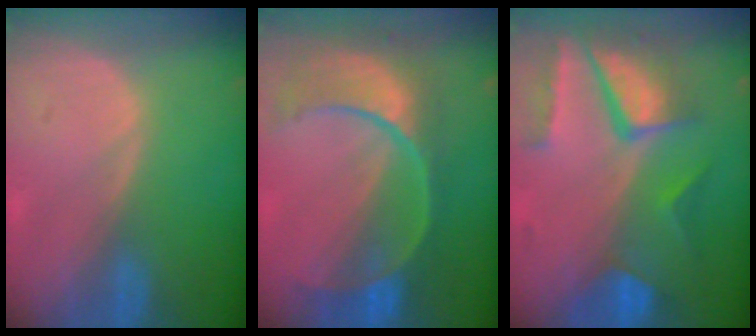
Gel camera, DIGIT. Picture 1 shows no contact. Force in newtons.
{"total": 11.2, "press": 9.4, "slide": 6.1}
{"total": 10.3, "press": 8.8, "slide": 5.4}